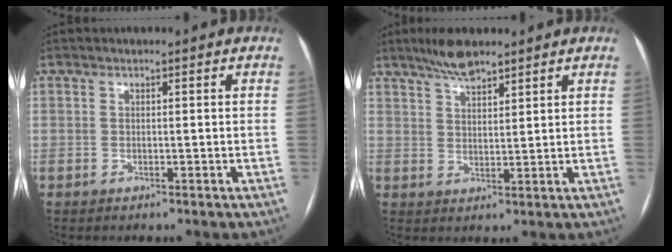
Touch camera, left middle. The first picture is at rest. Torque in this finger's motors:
{"motor_torque": [0.19, -0.20, 0.06, 0.01]}